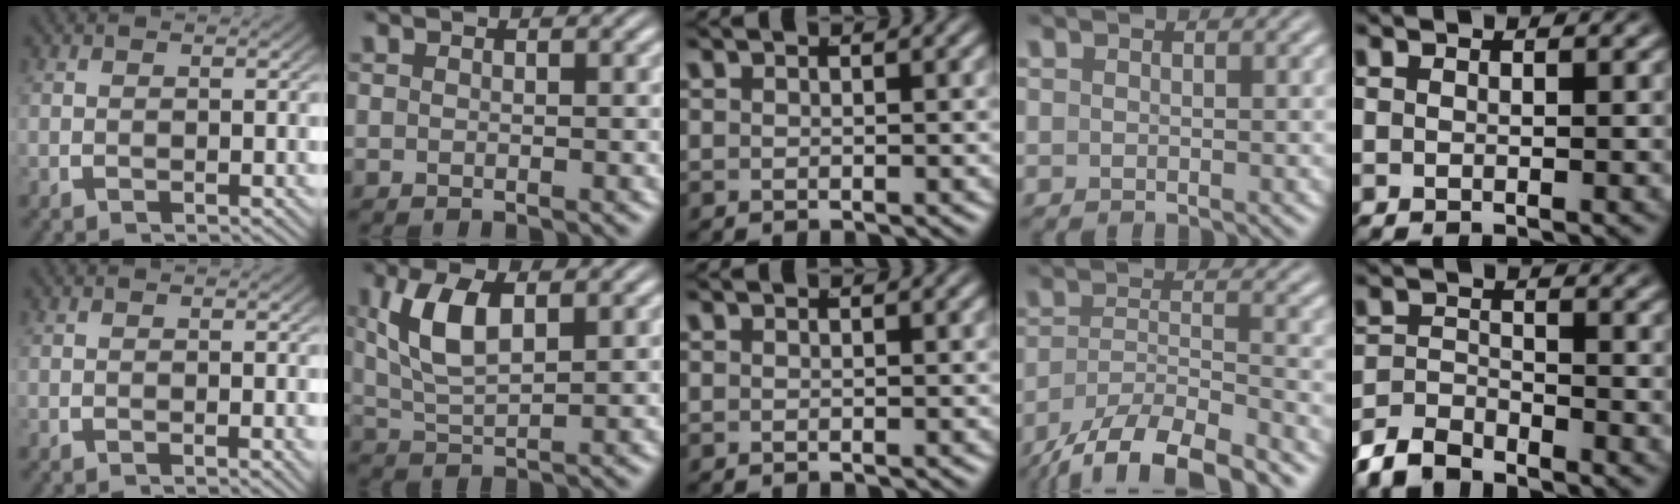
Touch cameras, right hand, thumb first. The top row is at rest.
{"thumb": {"total": 0.7, "force": [0.0, 0.0, 0.7], "torque": [-0.011, 0.000, 0.001]}, "index": {"total": 5.5, "force": [1.5, 2.9, 4.5], "torque": [-0.105, -0.012, 0.037]}, "ring": {"total": 8.8, "force": [-6.4, 4.0, 4.4], "torque": [-0.077, -0.023, -0.094]}, "little": {"total": 4.1, "force": [-3.6, 1.6, 1.2], "torque": [-0.019, -0.009, -0.064]}}